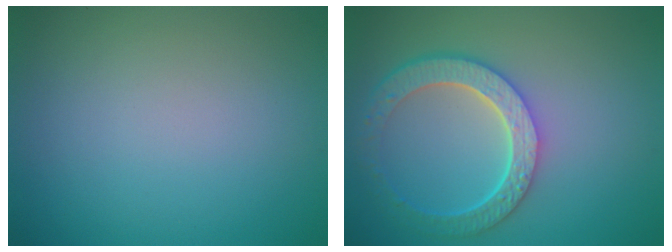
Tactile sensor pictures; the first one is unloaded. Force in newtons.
{"total": 5.9, "press": 4.5, "slide": 3.8}